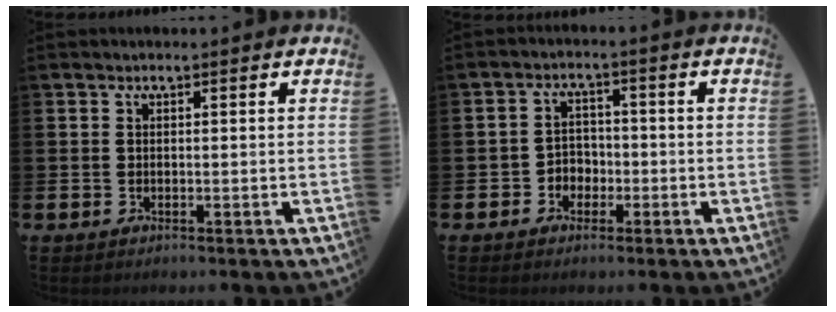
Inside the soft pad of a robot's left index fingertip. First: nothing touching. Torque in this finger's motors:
{"motor_torque": [-0.05, 0.11, -0.01, 0.00]}